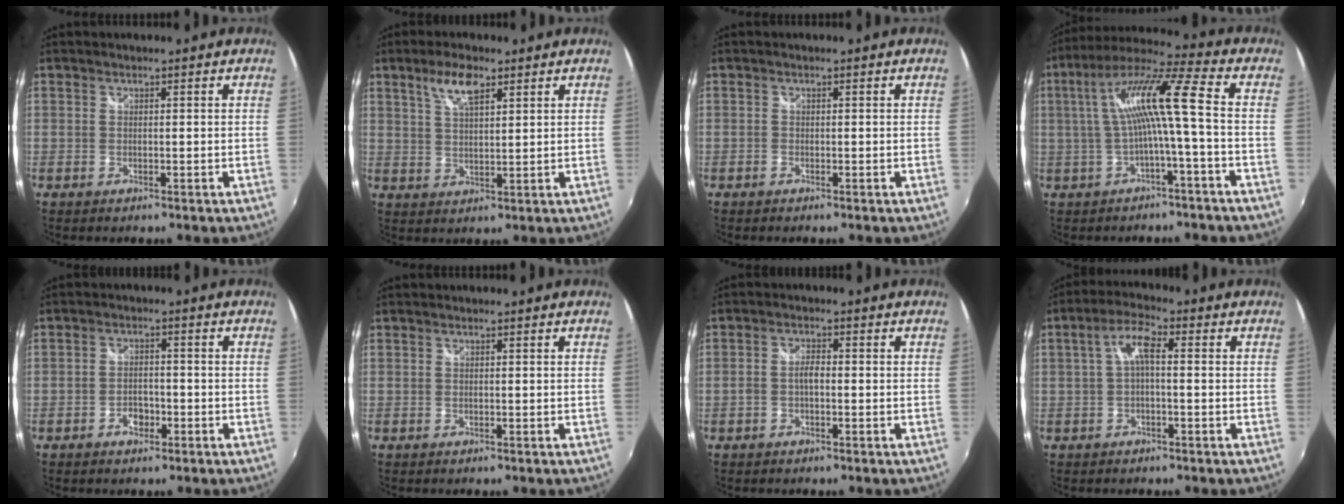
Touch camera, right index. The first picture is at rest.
{"total": 5.9, "force": [3.4, 2.1, 4.2], "torque": [-0.077, 0.008, 0.065]}
{"total": 0.6, "force": [-0.5, 0.3, 0.1], "torque": [-0.001, -0.001, -0.011]}
{"total": 11.5, "force": [-1.0, -0.1, 11.5], "torque": [-0.224, 0.019, -0.012]}
{"total": 3.3, "force": [-1.8, 2.2, 1.6], "torque": [-0.031, 0.006, -0.027]}
{"total": 0.0}
{"total": 2.5, "force": [-0.7, 1.1, 2.1], "torque": [-0.044, 0.006, -0.014]}
{"total": 4.9, "force": [-0.1, 1.5, 4.7], "torque": [-0.094, 0.016, -0.001]}